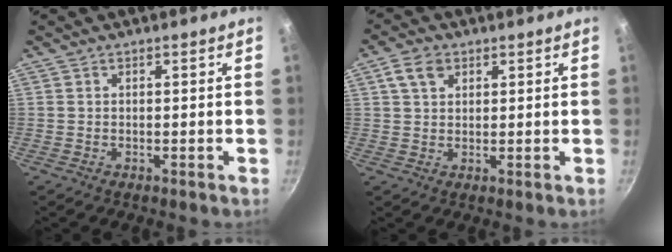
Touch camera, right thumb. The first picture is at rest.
{"total": 4.7, "force": [2.1, 3.2, 2.7], "torque": [-0.042, 0.001, 0.037]}